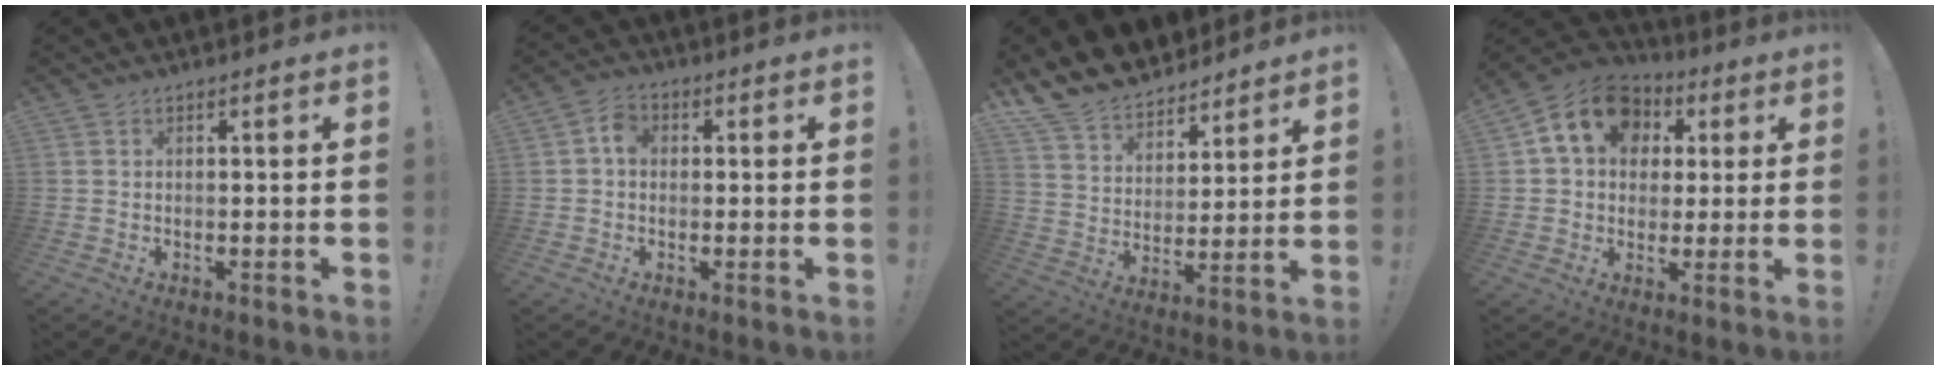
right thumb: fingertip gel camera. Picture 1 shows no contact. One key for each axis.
{"total": 4.5, "fx": 0.2, "fy": 3.5, "fz": 2.8, "tx": -0.043, "ty": 0.010, "tz": 0.002}
{"total": 11.9, "fx": 10.4, "fy": 5.6, "fz": 1.9, "tx": -0.050, "ty": -0.088, "tz": 0.198}
{"total": 13.9, "fx": 5.2, "fy": 10.9, "fz": 6.9, "tx": -0.098, "ty": -0.015, "tz": 0.099}